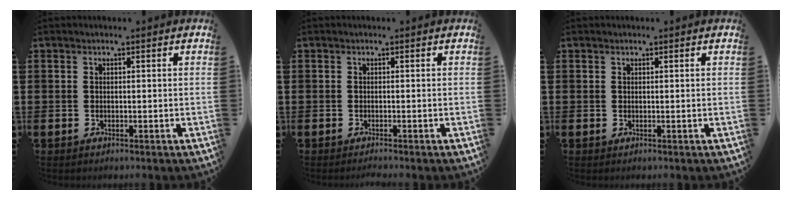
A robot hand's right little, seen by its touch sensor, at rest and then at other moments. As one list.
[{"total": 0.6, "force": [-0.6, -0.1, 0.3], "torque": [-0.004, -0.003, -0.011]}, {"total": 0.0}]